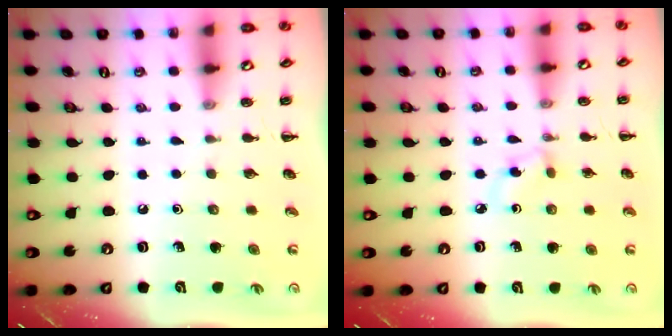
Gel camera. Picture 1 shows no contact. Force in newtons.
{"total": 2.9, "press": 2.7, "slide": 1.2}